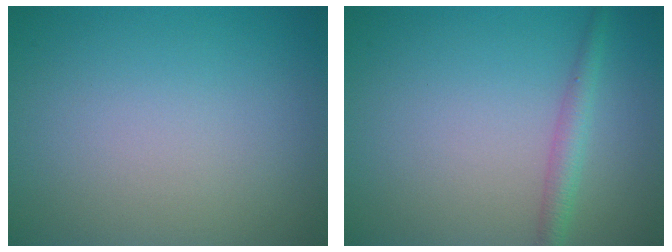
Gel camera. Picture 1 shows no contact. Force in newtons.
{"total": 2.0, "press": 2.0, "slide": 0.1}